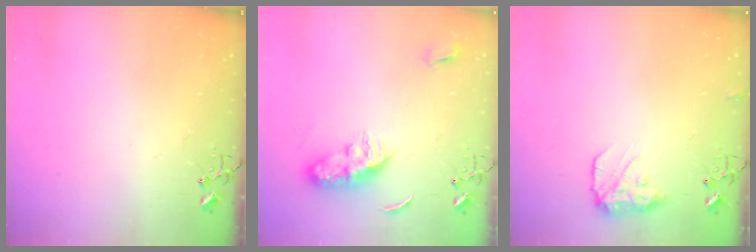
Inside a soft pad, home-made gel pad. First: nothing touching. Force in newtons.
{"total": 9.3, "press": 9.3, "slide": 0.1}
{"total": 10.8, "press": 10.8, "slide": 0.4}